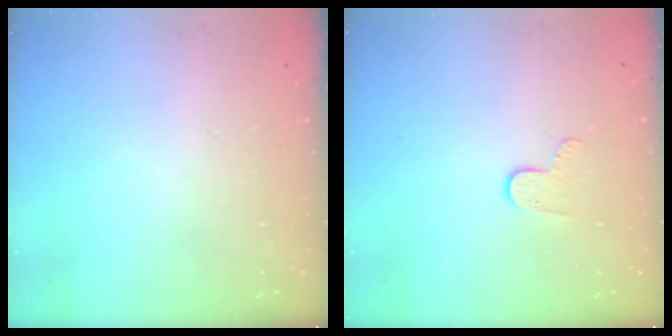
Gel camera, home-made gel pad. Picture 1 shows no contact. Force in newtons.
{"total": 5.7, "press": 5.7, "slide": 0.5}